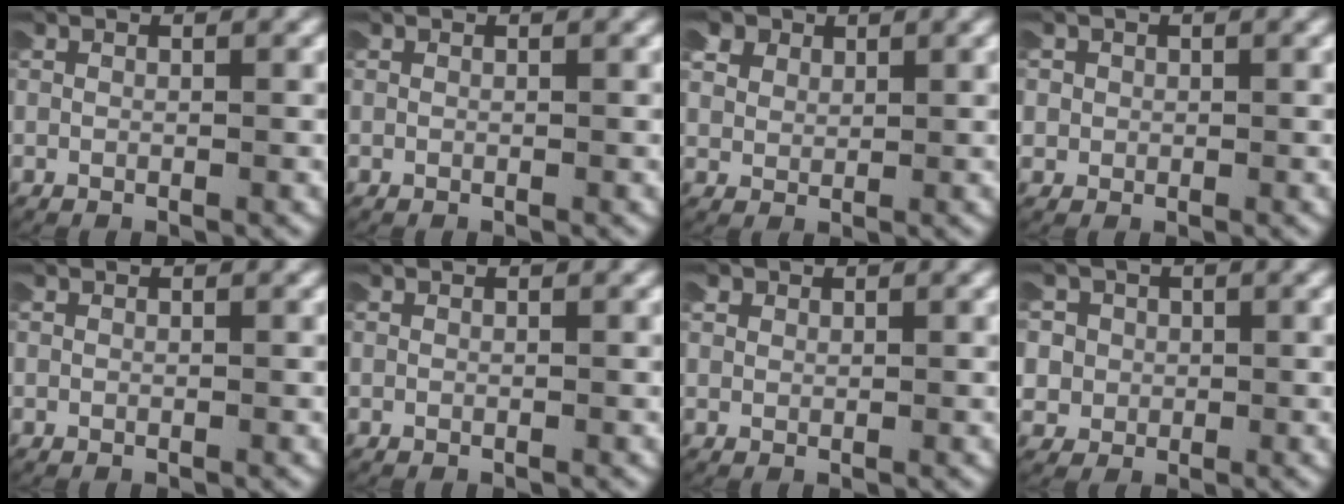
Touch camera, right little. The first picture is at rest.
{"total": 0.0}
{"total": 3.7, "force": [2.1, 2.5, 1.6], "torque": [-0.045, -0.003, 0.036]}
{"total": 1.7, "force": [0.0, 1.7, 0.0], "torque": [-0.008, 0.005, -0.006]}
{"total": 0.0}
{"total": 0.0}
{"total": 1.2, "force": [0.6, 1.0, 0.3], "torque": [-0.014, 0.001, 0.009]}
{"total": 6.2, "force": [0.0, 5.9, 1.9], "torque": [-0.072, -0.015, -0.003]}